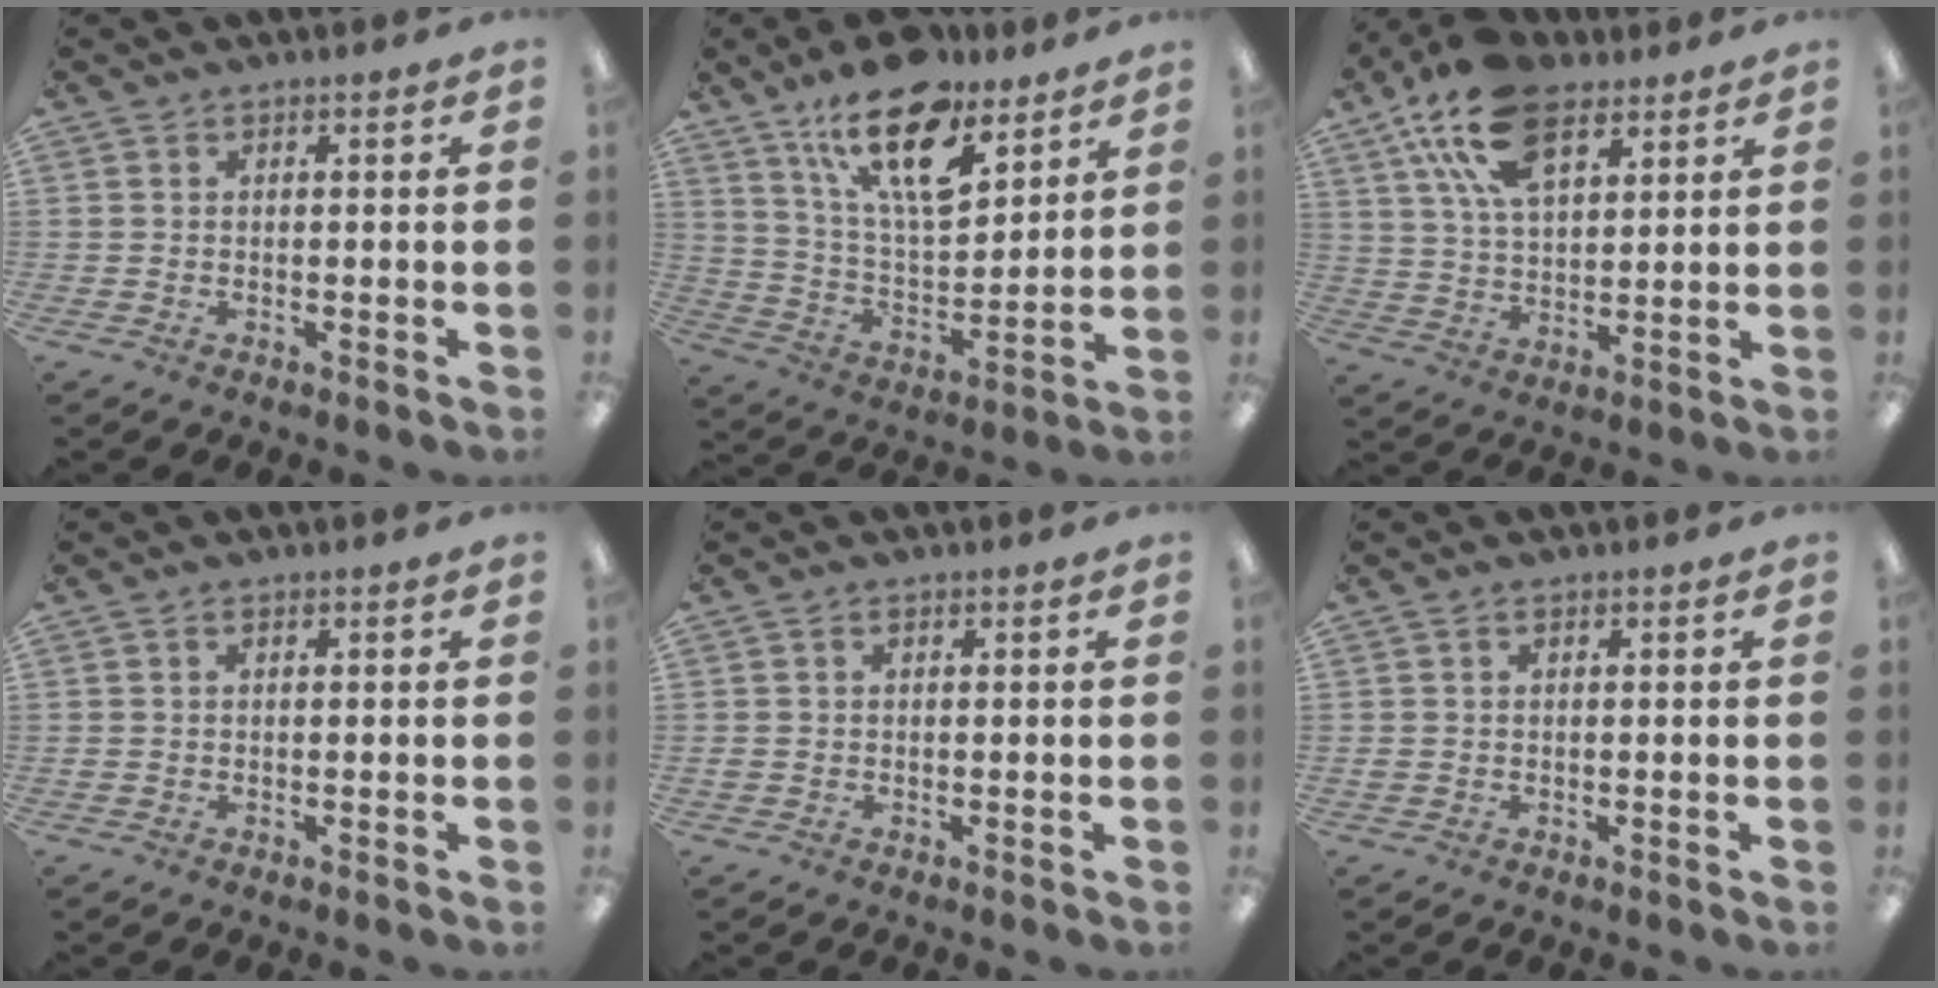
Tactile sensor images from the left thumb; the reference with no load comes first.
{"total": 19.4, "force": [12.8, 8.0, 12.2], "torque": [-0.204, -0.065, 0.220]}
{"total": 17.6, "force": [9.8, 9.2, 11.4], "torque": [-0.213, -0.022, 0.176]}
{"total": 0.7, "force": [0.1, 0.5, 0.6], "torque": [-0.012, 0.004, 0.001]}
{"total": 0.9, "force": [0.0, 0.6, 0.6], "torque": [-0.013, 0.004, -0.001]}
{"total": 0.9, "force": [0.1, 0.7, 0.6], "torque": [-0.013, 0.005, 0.001]}